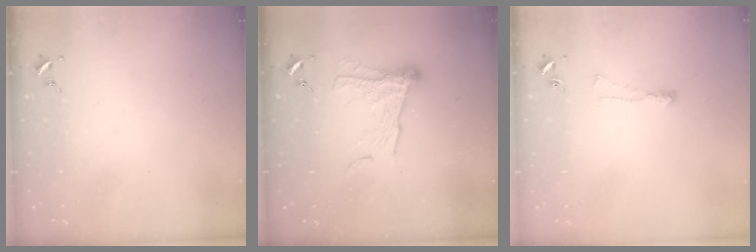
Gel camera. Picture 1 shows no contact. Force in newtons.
{"total": 11.7, "press": 11.7, "slide": 0.6}
{"total": 2.7, "press": 2.6, "slide": 0.7}